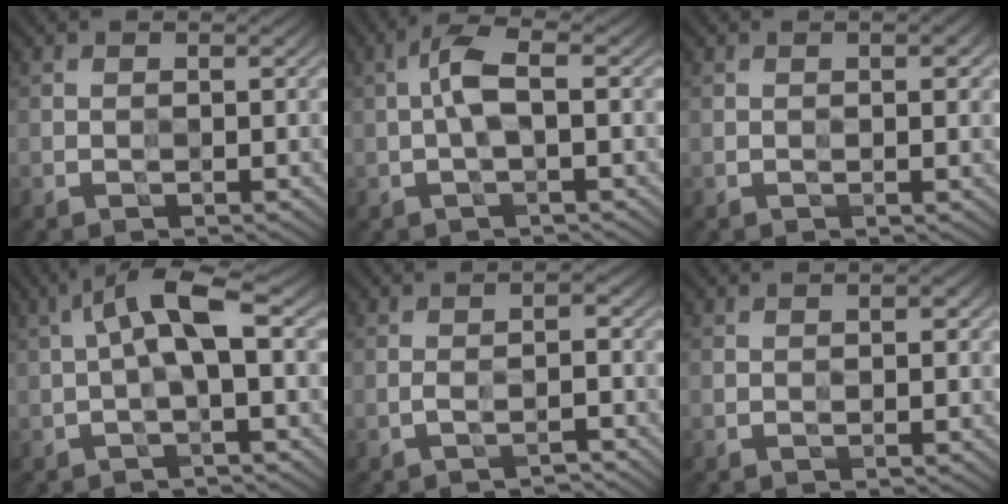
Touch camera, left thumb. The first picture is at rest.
{"total": 3.7, "force": [0.1, 0.9, 3.6], "torque": [-0.080, 0.014, -0.006]}
{"total": 1.4, "force": [0.4, 0.2, 1.3], "torque": [-0.021, 0.000, 0.006]}
{"total": 6.4, "force": [0.7, 1.5, 6.1], "torque": [-0.116, 0.025, -0.001]}
{"total": 2.0, "force": [-1.4, 0.3, 1.5], "torque": [-0.029, 0.008, -0.031]}
{"total": 1.1, "force": [0.1, 0.3, 1.0], "torque": [-0.018, 0.002, 0.001]}